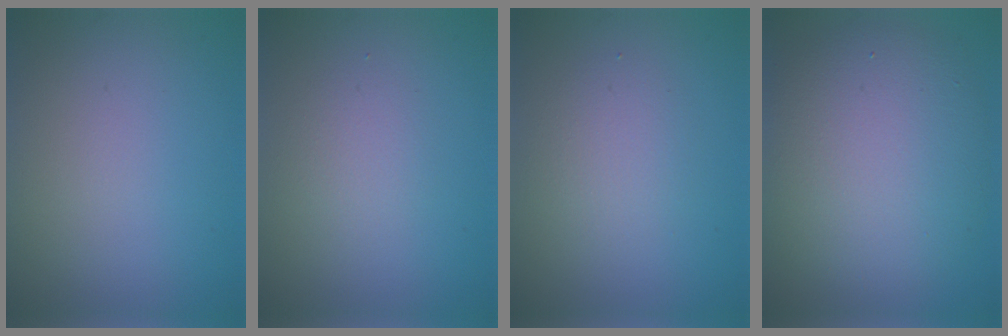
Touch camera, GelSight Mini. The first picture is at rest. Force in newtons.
{"total": 1.6, "press": 1.6, "slide": 0.0}
{"total": 2.4, "press": 2.4, "slide": 0.0}
{"total": 9.6, "press": 9.6, "slide": 0.5}